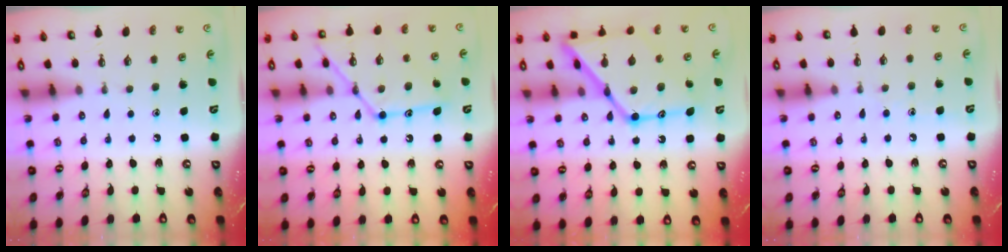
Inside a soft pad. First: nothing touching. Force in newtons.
{"total": 16.3, "press": 16.3, "slide": 1.4}
{"total": 23.3, "press": 23.2, "slide": 2.1}
{"total": 5.4, "press": 5.4, "slide": 0.6}